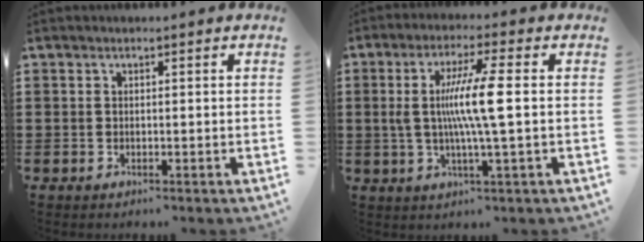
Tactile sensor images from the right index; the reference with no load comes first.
{"total": 8.9, "force": [0.2, -0.1, 8.9], "torque": [-0.176, -0.008, -0.009]}